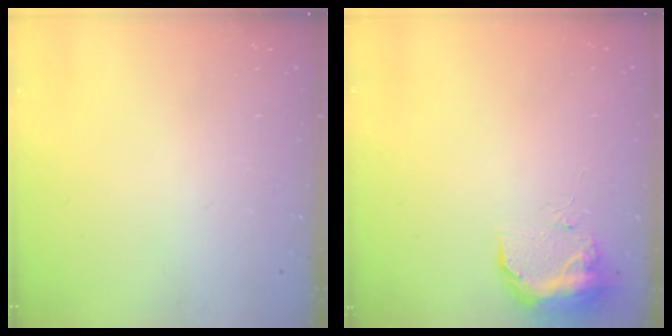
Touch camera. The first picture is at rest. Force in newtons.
{"total": 17.0, "press": 11.4, "slide": 12.7}